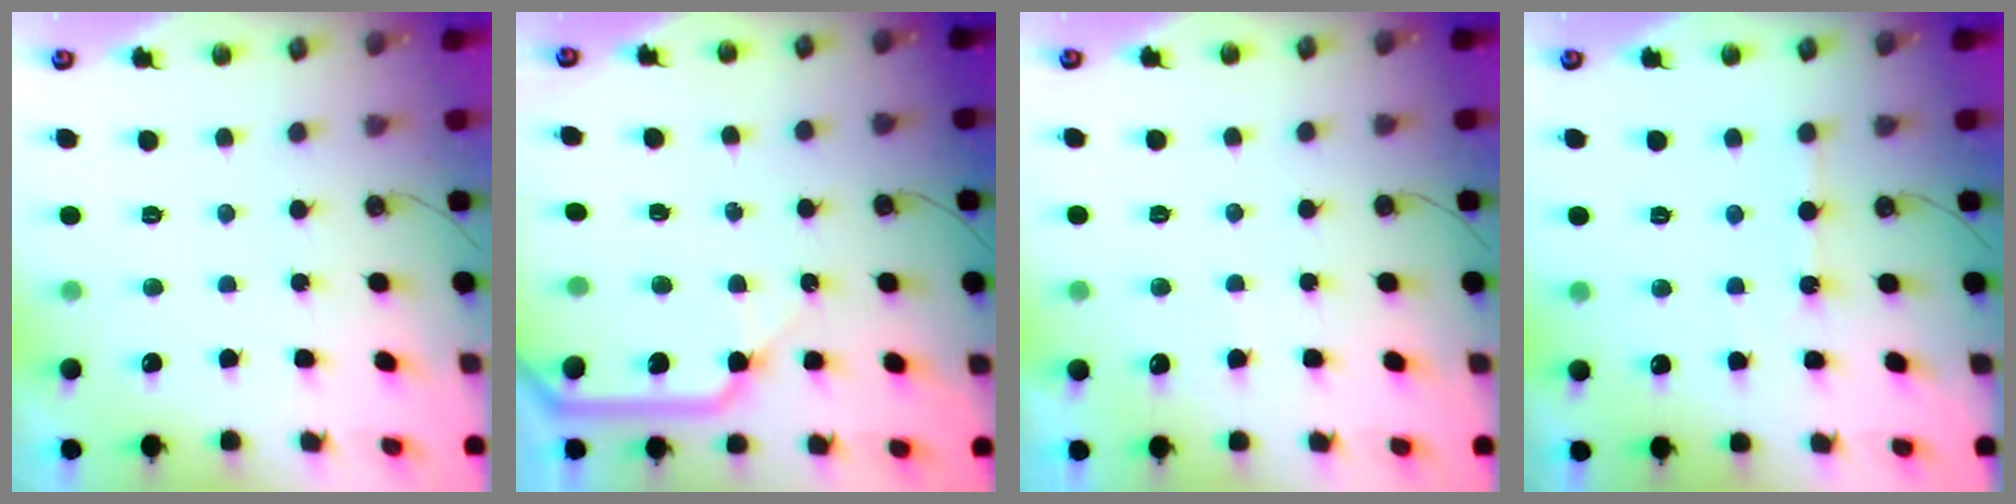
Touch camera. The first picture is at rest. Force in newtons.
{"total": 12.4, "press": 12.4, "slide": 1.0}
{"total": 4.8, "press": 4.8, "slide": 0.6}
{"total": 1.8, "press": 1.8, "slide": 0.4}